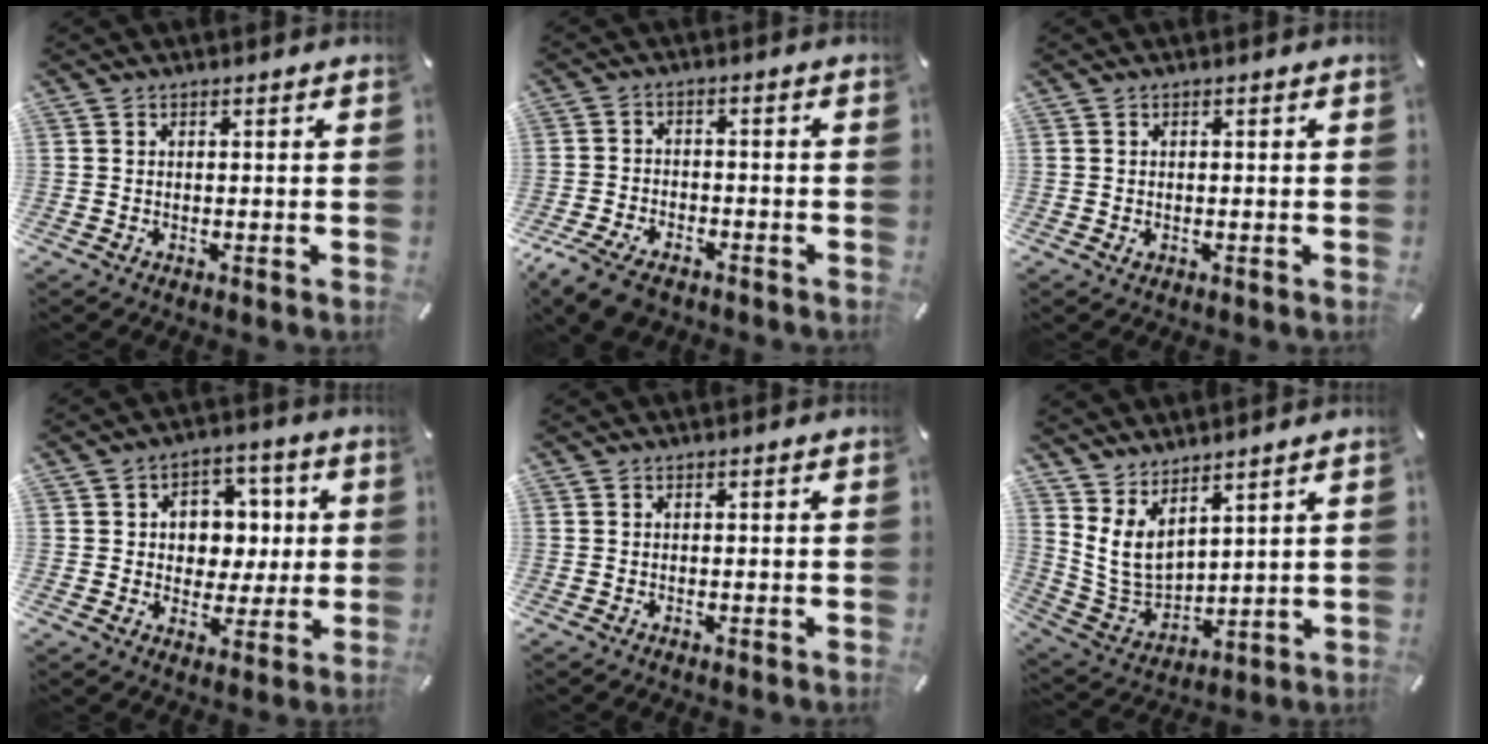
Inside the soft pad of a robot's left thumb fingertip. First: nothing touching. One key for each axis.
{"total": 7.1, "fx": -5.1, "fy": 3.5, "fz": 3.5, "tx": -0.083, "ty": 0.016, "tz": -0.097}
{"total": 1.0, "fx": -0.2, "fy": 0.5, "fz": 0.8, "tx": -0.014, "ty": 0.000, "tz": -0.004}
{"total": 8.7, "fx": 1.0, "fy": 7.9, "fz": 3.3, "tx": -0.040, "ty": -0.006, "tz": 0.018}
{"total": 0.0}
{"total": 8.1, "fx": 5.1, "fy": 4.9, "fz": 3.9, "tx": -0.116, "ty": -0.035, "tz": 0.100}